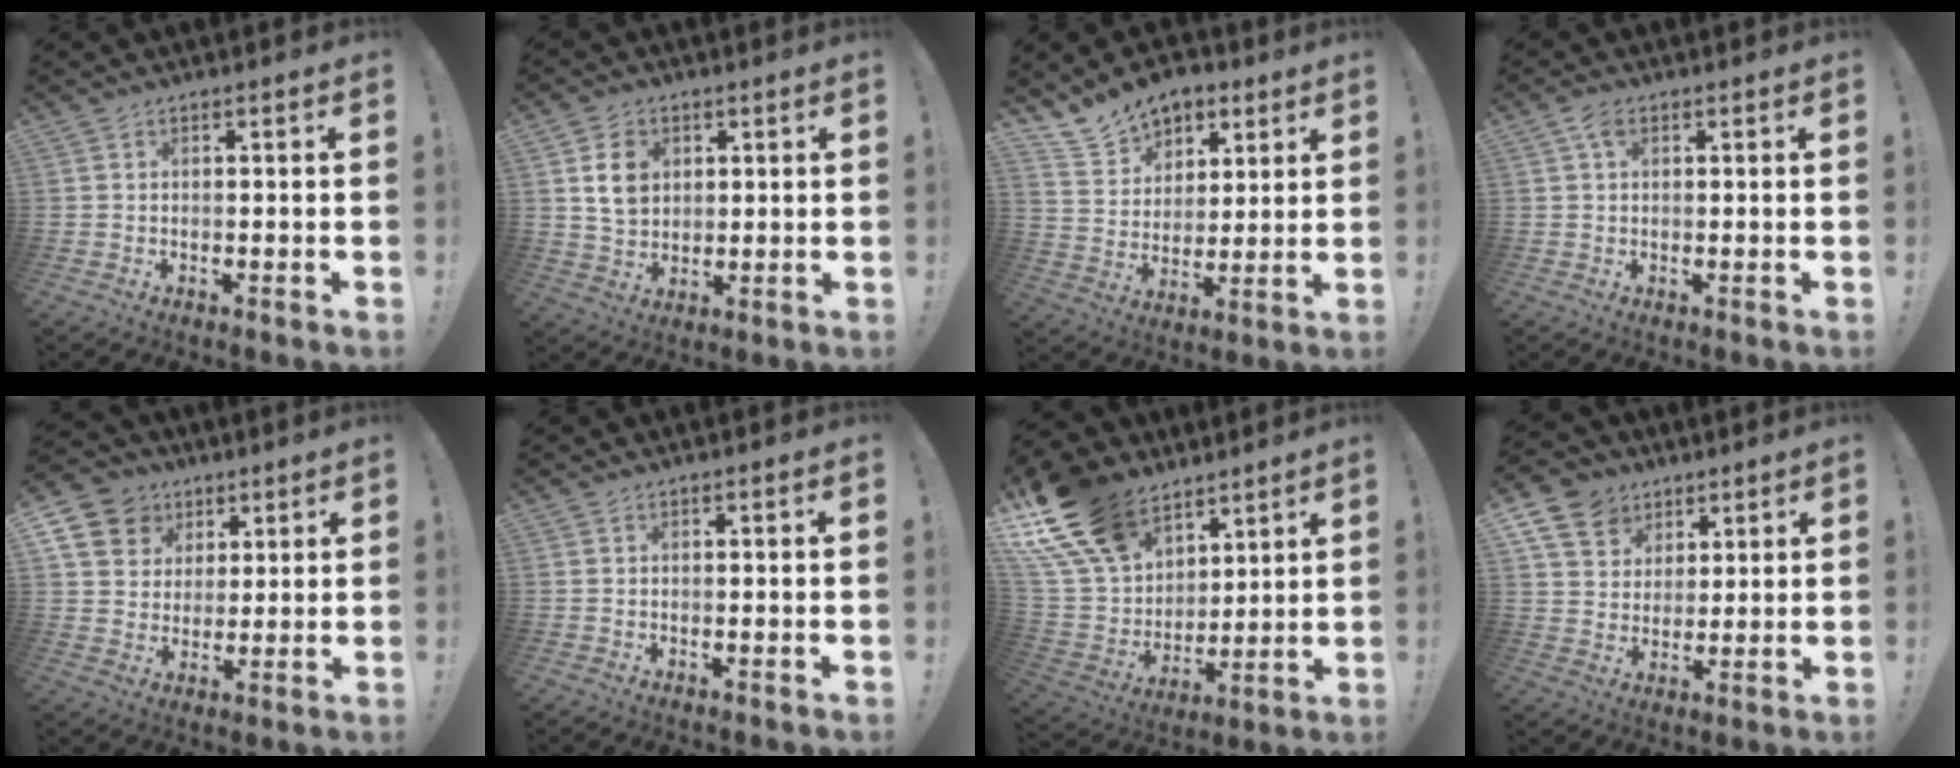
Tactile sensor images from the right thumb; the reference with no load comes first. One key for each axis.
{"total": 8.7, "fx": 3.0, "fy": 7.0, "fz": 4.3, "tx": -0.054, "ty": -0.004, "tz": 0.059}
{"total": 13.0, "fx": 9.4, "fy": 8.3, "fz": 3.5, "tx": -0.063, "ty": -0.059, "tz": 0.180}
{"total": 3.2, "fx": 1.3, "fy": 1.9, "fz": 2.3, "tx": -0.039, "ty": 0.003, "tz": 0.022}
{"total": 11.9, "fx": 5.6, "fy": 9.8, "fz": 3.9, "tx": -0.056, "ty": -0.033, "tz": 0.115}
{"total": 0.0}
{"total": 21.5, "fx": 13.5, "fy": 13.6, "fz": 9.8, "tx": -0.204, "ty": -0.078, "tz": 0.271}
{"total": 11.5, "fx": 6.5, "fy": 8.8, "fz": 3.6, "tx": -0.055, "ty": -0.042, "tz": 0.129}